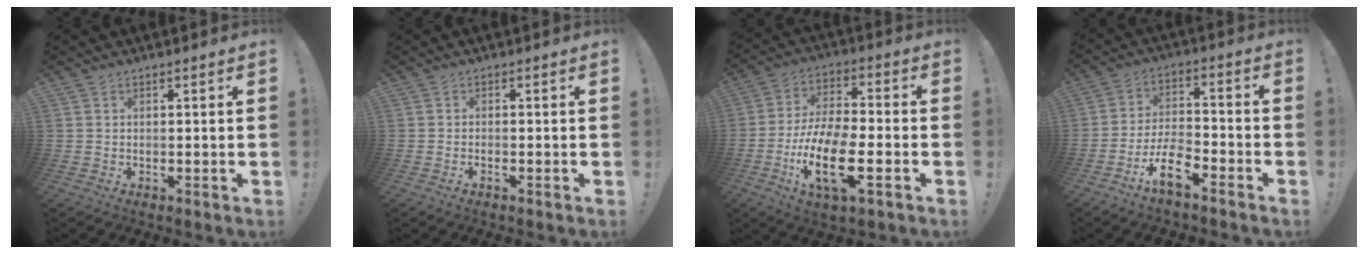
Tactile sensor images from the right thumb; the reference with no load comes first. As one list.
[{"total": 0.8, "force": [-0.7, 0.1, 0.3], "torque": [-0.011, 0.002, -0.011]}, {"total": 17.9, "force": [-6.6, 7.0, 15.1], "torque": [-0.306, 0.018, -0.110]}, {"total": 11.3, "force": [-7.3, 4.7, 7.3], "torque": [-0.137, 0.046, -0.126]}]